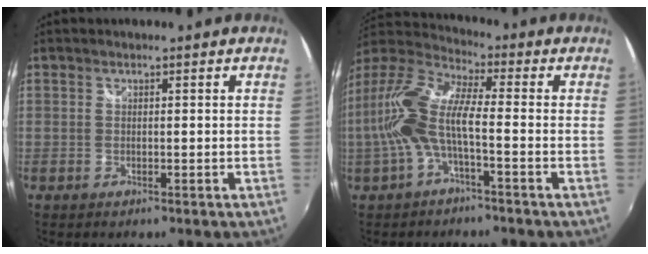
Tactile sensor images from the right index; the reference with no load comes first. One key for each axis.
{"total": 11.8, "fx": -1.9, "fy": 3.4, "fz": 11.1, "tx": -0.233, "ty": 0.009, "tz": -0.038}